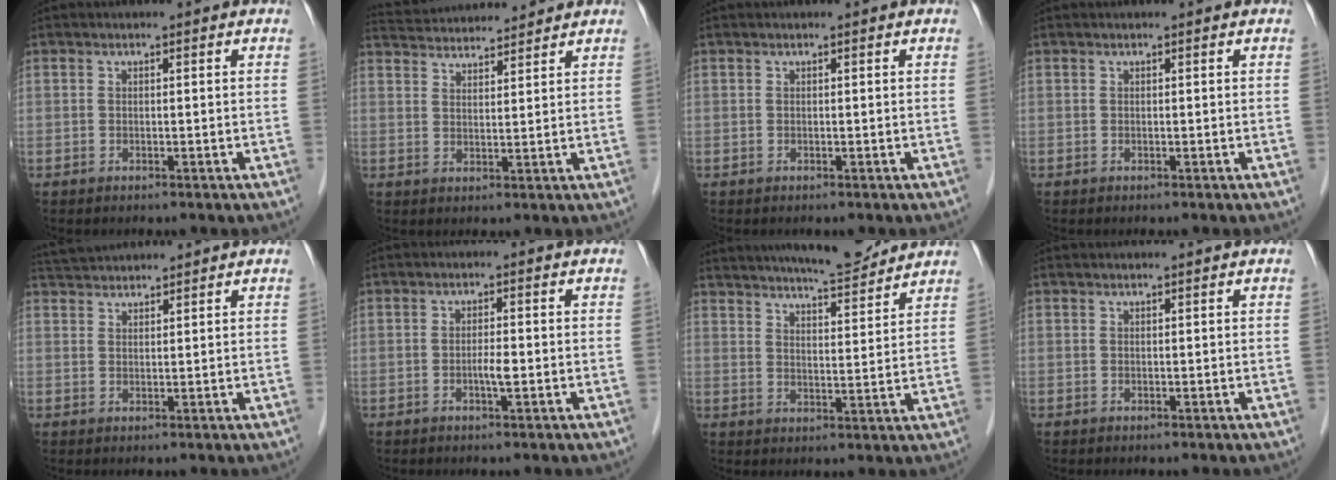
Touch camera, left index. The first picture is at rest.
{"total": 10.4, "force": [10.0, 1.1, 2.5], "torque": [-0.052, 0.029, 0.156]}
{"total": 0.0}
{"total": 0.0}
{"total": 5.2, "force": [5.1, 0.2, 1.1], "torque": [-0.023, 0.036, 0.091]}
{"total": 1.7, "force": [-0.6, 0.1, 1.6], "torque": [-0.031, -0.002, -0.011]}
{"total": 11.9, "force": [10.9, 1.0, 4.7], "torque": [-0.074, -0.001, 0.157]}
{"total": 0.9, "force": [0.9, -0.1, 0.3], "torque": [-0.005, 0.011, 0.016]}